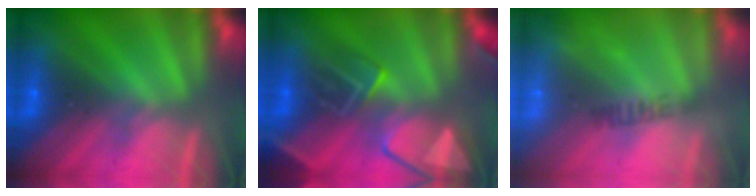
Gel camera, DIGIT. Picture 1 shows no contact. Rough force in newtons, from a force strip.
{"total": 6.1}
{"total": 2.5}